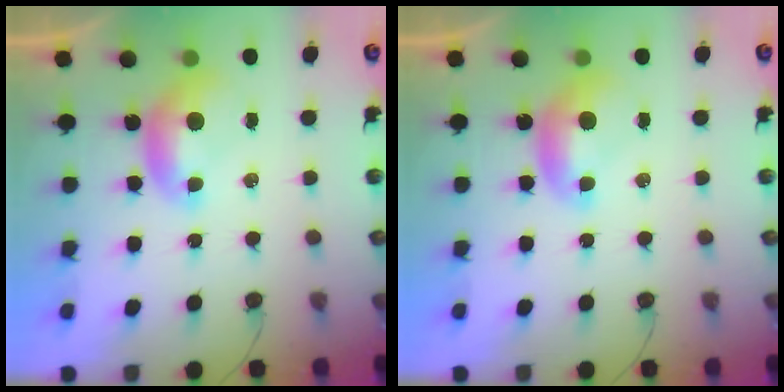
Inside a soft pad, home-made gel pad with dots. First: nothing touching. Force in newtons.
{"total": 0.0}